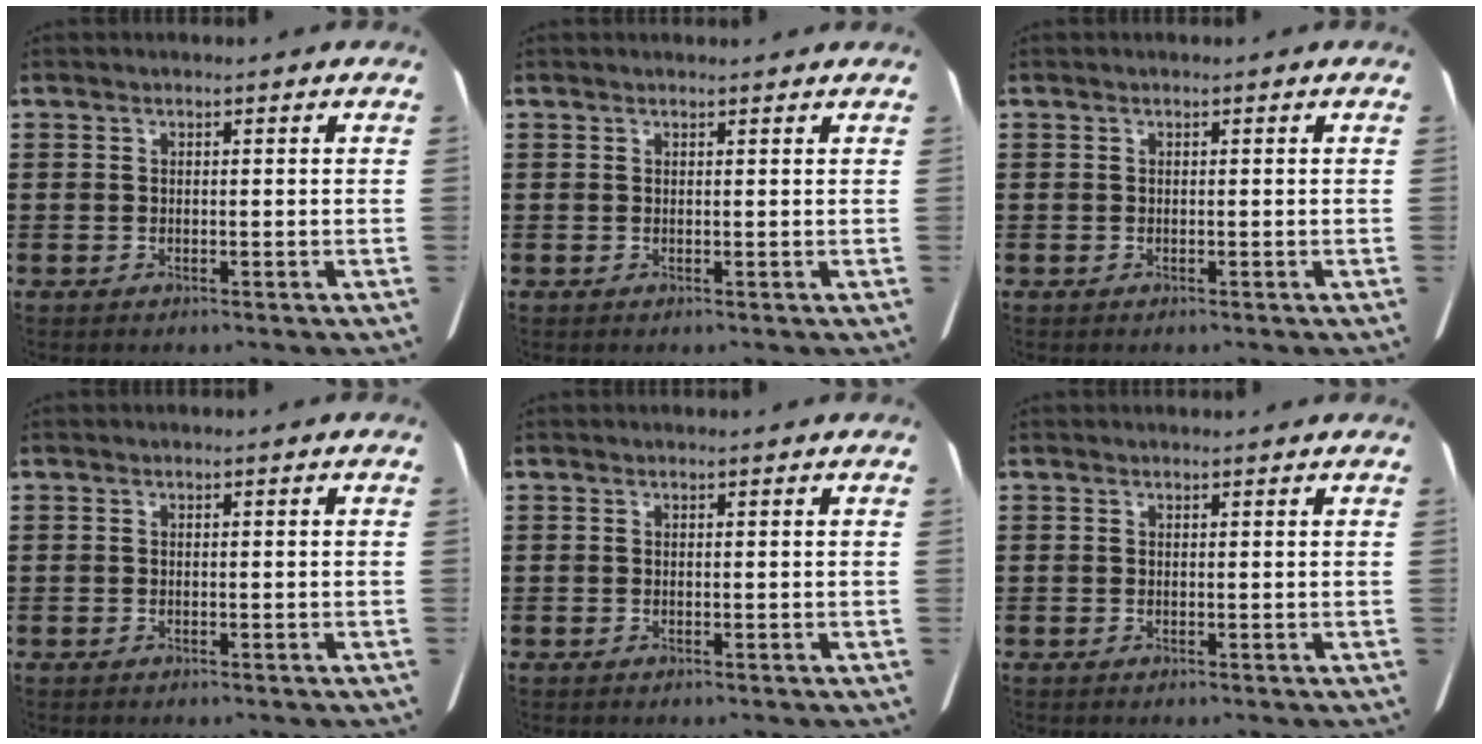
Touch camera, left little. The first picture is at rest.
{"total": 0.5, "force": [0.5, 0.0, 0.2], "torque": [-0.005, 0.001, 0.009]}
{"total": 0.0}
{"total": 0.0}
{"total": 0.0}
{"total": 0.5, "force": [0.5, 0.0, 0.2], "torque": [0.004, -0.001, 0.007]}